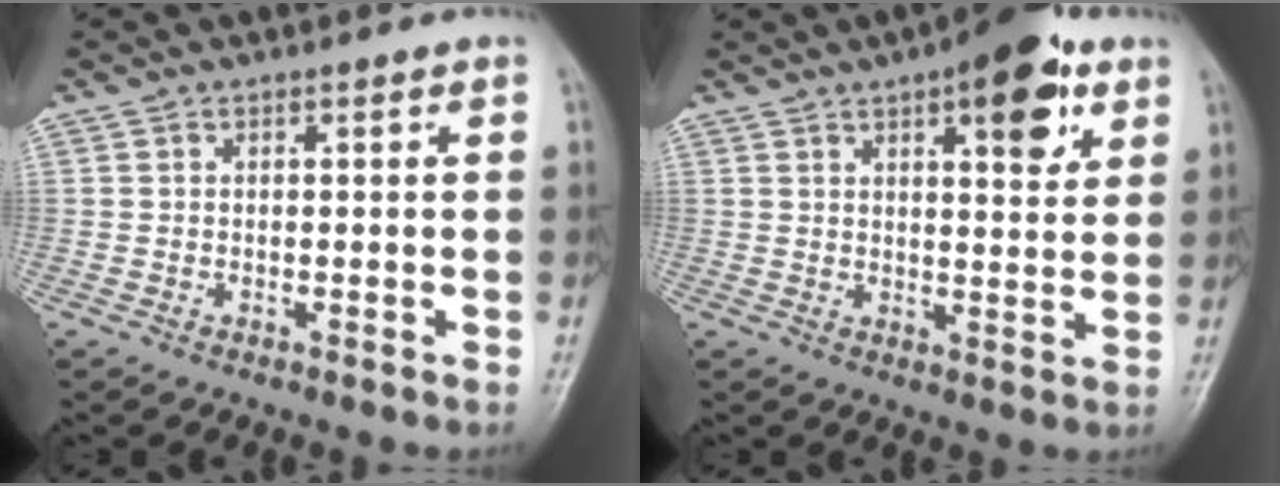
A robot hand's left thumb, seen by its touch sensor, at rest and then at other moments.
{"total": 12.1, "force": [5.9, 4.7, 9.4], "torque": [-0.095, -0.018, 0.075]}